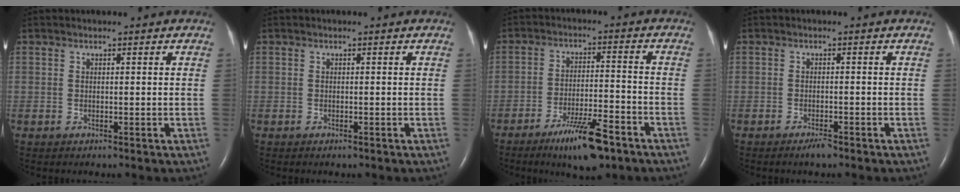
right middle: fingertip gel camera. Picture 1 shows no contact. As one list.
[{"total": 0.5, "force": [-0.4, 0.1, 0.3], "torque": [-0.009, -0.002, -0.004]}, {"total": 9.8, "force": [-6.5, 1.7, 7.1], "torque": [-0.125, -0.013, -0.107]}, {"total": 1.8, "force": [-1.5, 0.2, 1.1], "torque": [-0.027, -0.003, -0.024]}]